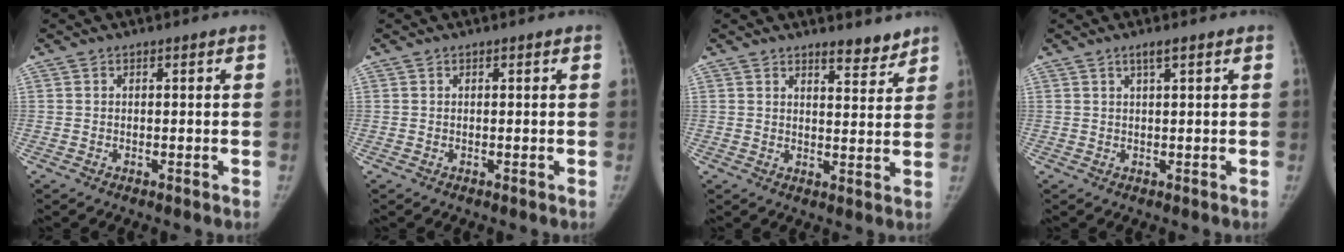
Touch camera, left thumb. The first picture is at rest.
{"total": 0.0}
{"total": 4.6, "force": [3.9, 1.4, 1.9], "torque": [-0.010, -0.032, 0.057]}
{"total": 1.8, "force": [1.0, 0.1, 1.4], "torque": [-0.029, -0.001, 0.022]}